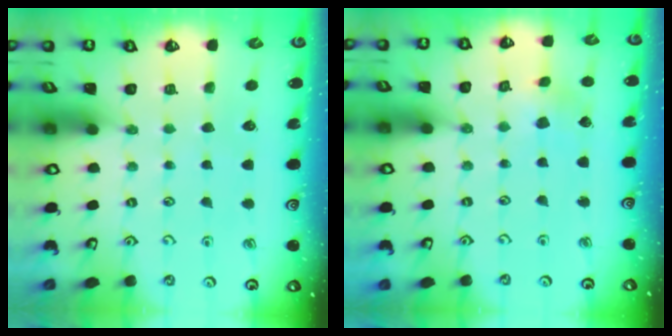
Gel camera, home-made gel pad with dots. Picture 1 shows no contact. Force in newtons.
{"total": 3.3, "press": 3.3, "slide": 0.3}